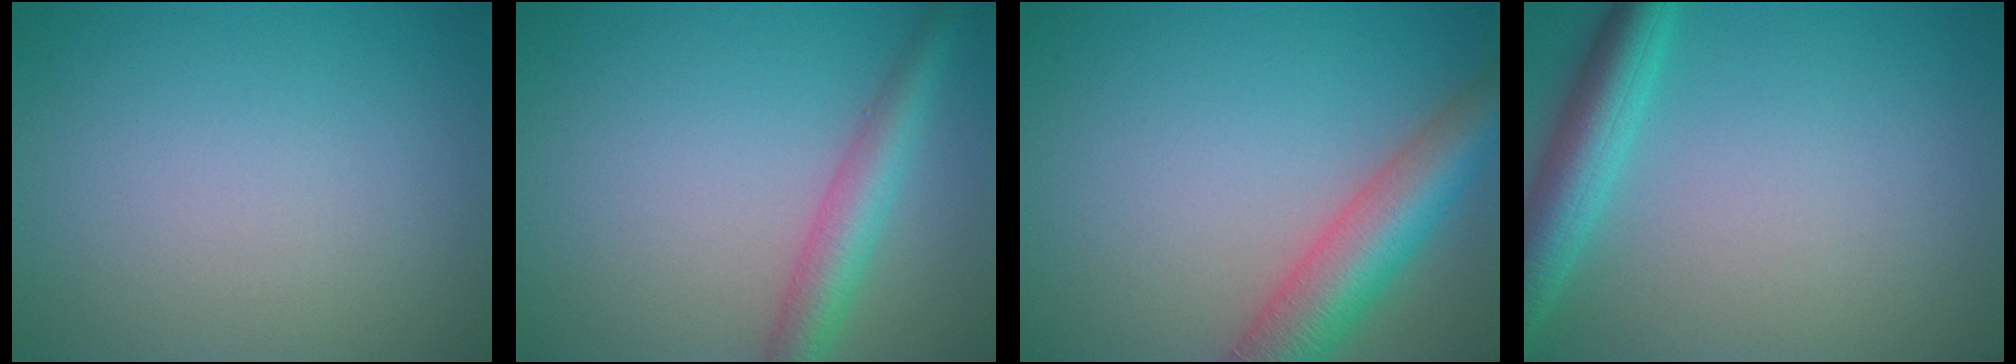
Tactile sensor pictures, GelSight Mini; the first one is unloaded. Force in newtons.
{"total": 3.9, "press": 3.9, "slide": 0.1}
{"total": 6.8, "press": 6.8, "slide": 0.3}
{"total": 4.5, "press": 4.5, "slide": 0.2}